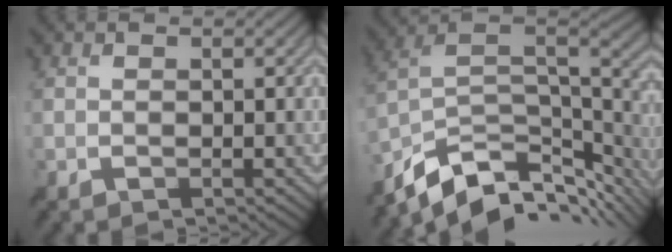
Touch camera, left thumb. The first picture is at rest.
{"total": 12.9, "force": [-8.0, 6.1, 8.0], "torque": [-0.192, -0.016, -0.128]}